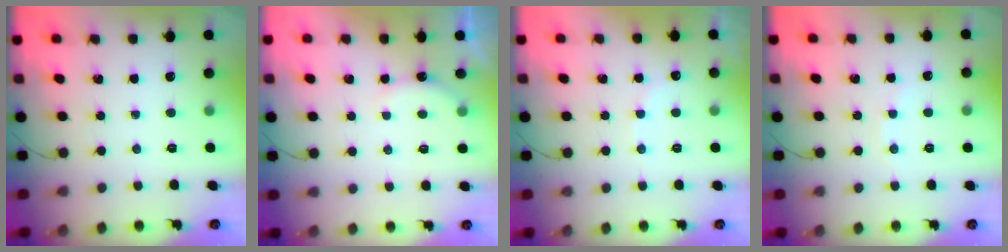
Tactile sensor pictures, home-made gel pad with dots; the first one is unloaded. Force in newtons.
{"total": 4.9, "press": 4.8, "slide": 1.0}
{"total": 6.8, "press": 6.7, "slide": 1.3}
{"total": 2.2, "press": 2.1, "slide": 0.7}